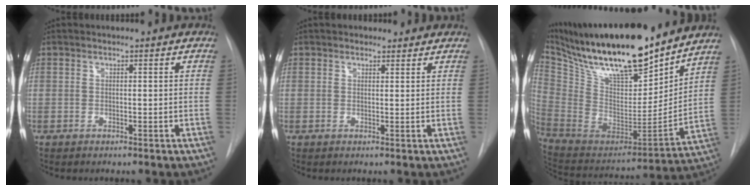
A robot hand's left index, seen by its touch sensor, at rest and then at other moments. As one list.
[{"total": 1.7, "force": [1.3, 1.0, 0.0], "torque": [0.002, 0.006, 0.014]}, {"total": 27.0, "force": [21.7, 6.1, 15.0], "torque": [-0.285, -0.015, 0.364]}]